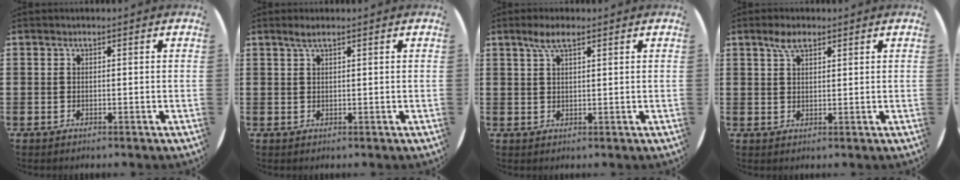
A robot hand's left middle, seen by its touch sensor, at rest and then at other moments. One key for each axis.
{"total": 1.4, "fx": 1.0, "fy": 0.0, "fz": 1.0, "tx": -0.021, "ty": 0.003, "tz": 0.018}
{"total": 3.4, "fx": 2.2, "fy": 0.8, "fz": 2.5, "tx": -0.054, "ty": 0.006, "tz": 0.037}
{"total": 3.1, "fx": 2.2, "fy": 1.3, "fz": 1.8, "tx": -0.031, "ty": 0.005, "tz": 0.037}